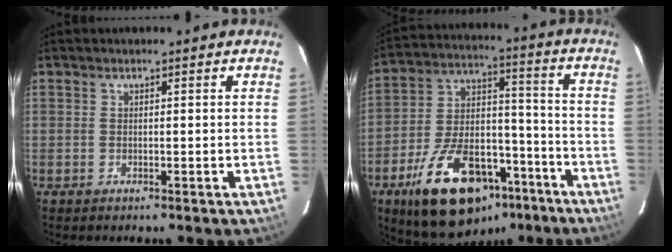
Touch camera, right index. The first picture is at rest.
{"total": 23.2, "force": [-13.6, 12.0, 14.5], "torque": [-0.268, 0.016, -0.200]}